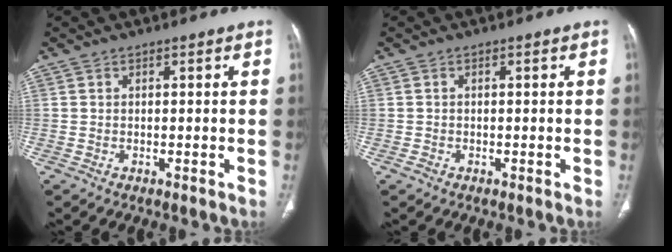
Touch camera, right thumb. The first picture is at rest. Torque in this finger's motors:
{"motor_torque": [-0.22, 0.37, -0.29, 0.18, 0.02]}